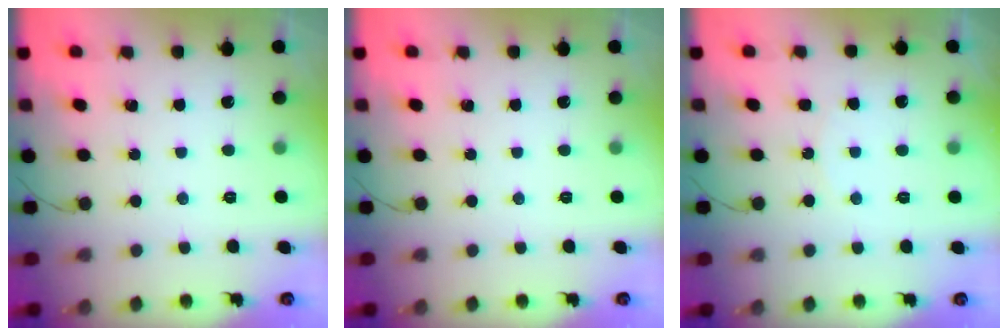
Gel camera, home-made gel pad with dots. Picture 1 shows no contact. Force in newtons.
{"total": 0.0}
{"total": 4.8, "press": 4.8, "slide": 0.4}